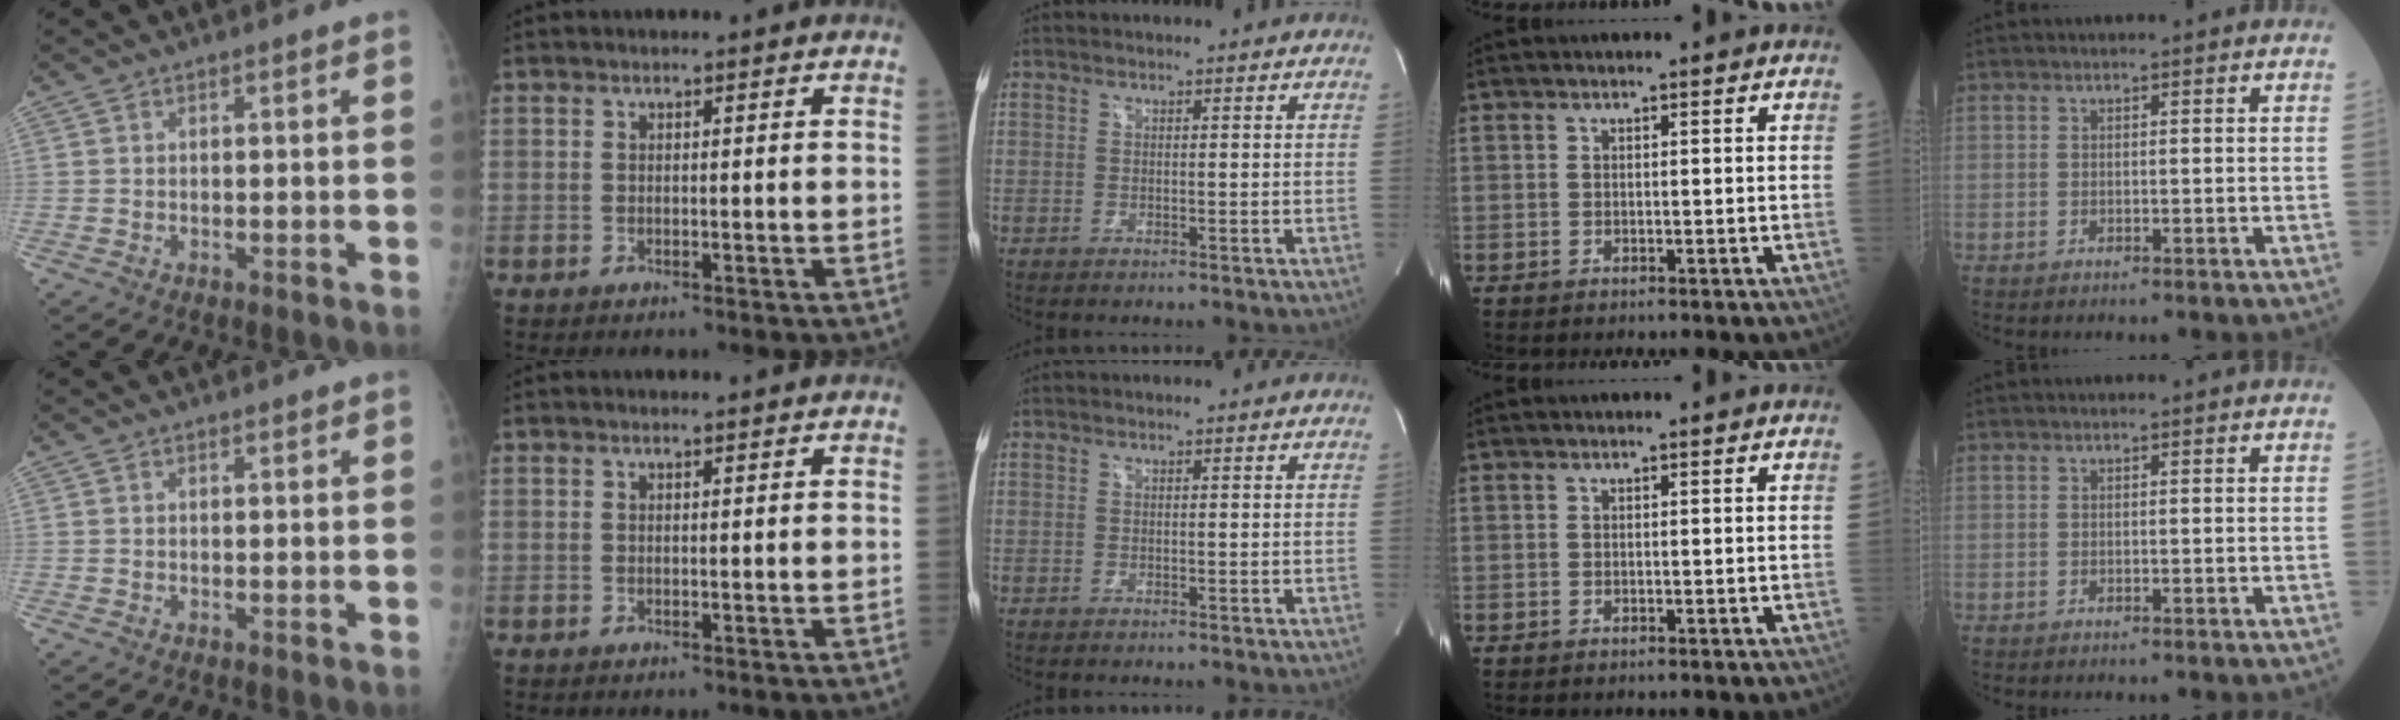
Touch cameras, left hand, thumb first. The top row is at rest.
{"thumb": {"total": 0.7, "force": [0.6, 0.2, 0.3], "torque": [-0.005, -0.003, 0.009]}, "index": {"total": 0.6, "force": [0.6, -0.1, 0.2], "torque": [-0.008, 0.001, 0.010]}}